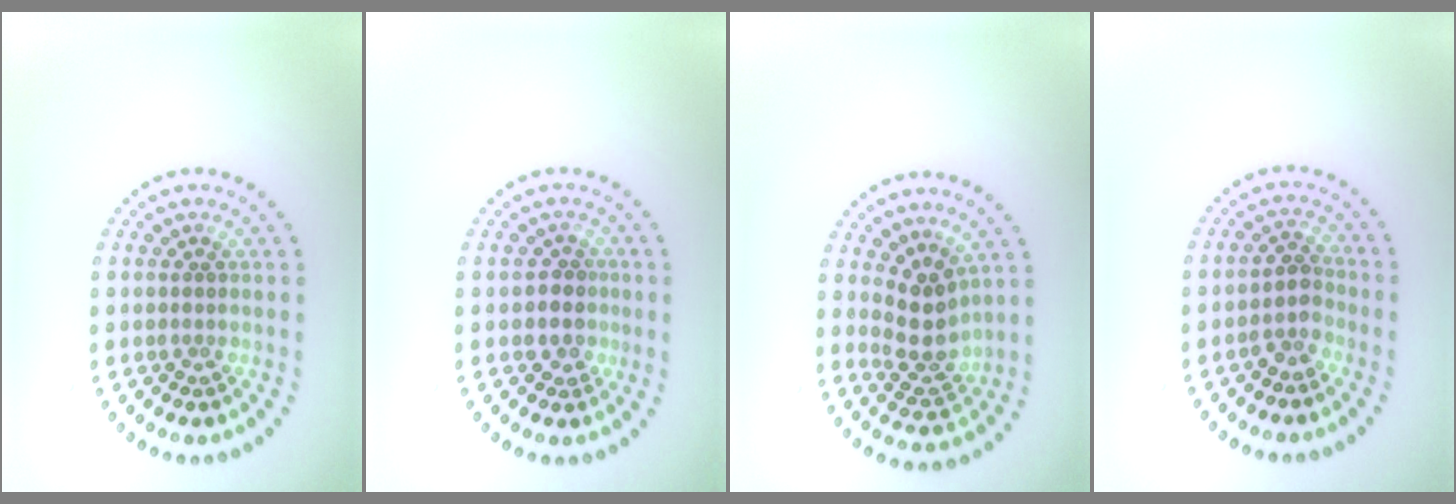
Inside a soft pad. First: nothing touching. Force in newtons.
{"total": 1.6, "press": 1.4, "slide": 0.7}
{"total": 3.3, "press": 2.8, "slide": 1.6}
{"total": 2.1, "press": 1.7, "slide": 1.2}